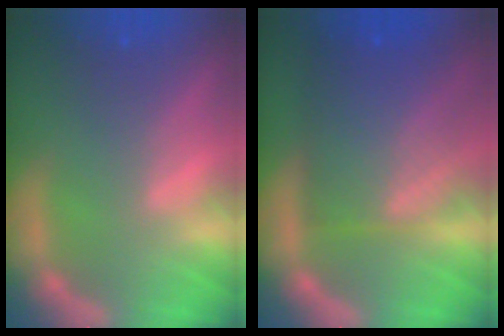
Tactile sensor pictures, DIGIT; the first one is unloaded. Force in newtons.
{"total": 9.6}